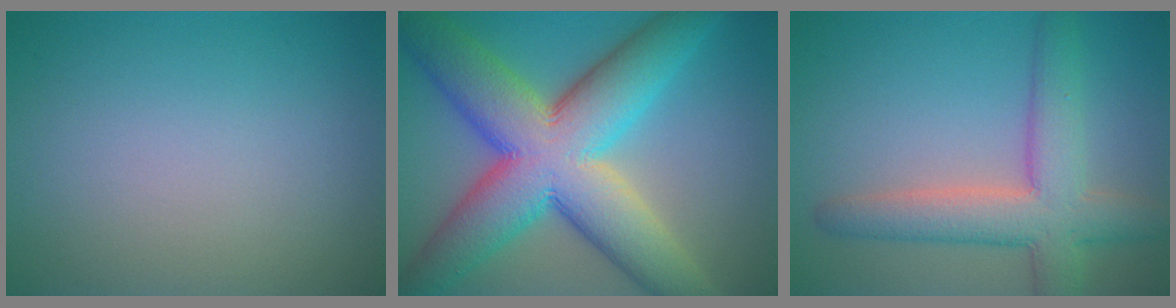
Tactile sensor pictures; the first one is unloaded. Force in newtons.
{"total": 14.0, "press": 14.0, "slide": 0.7}
{"total": 6.5, "press": 6.5, "slide": 0.5}